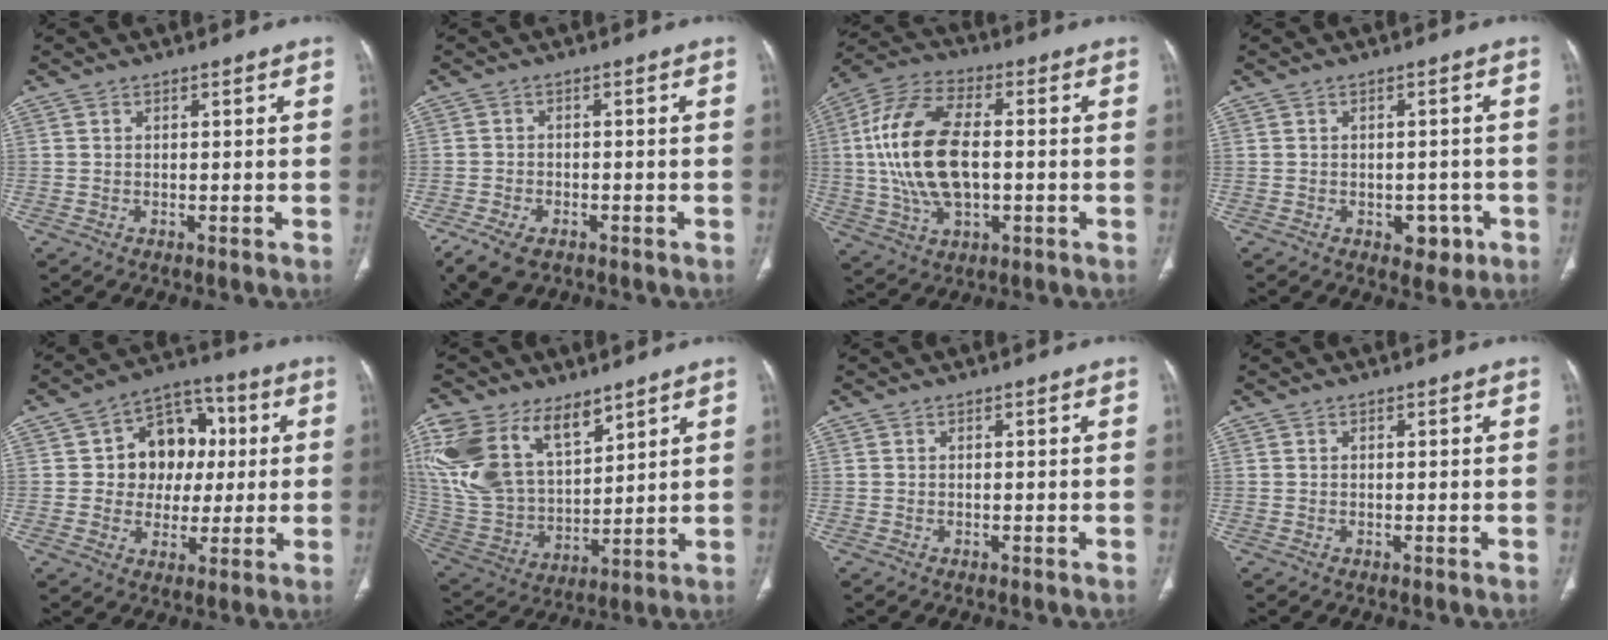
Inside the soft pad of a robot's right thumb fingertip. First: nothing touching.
{"total": 7.6, "force": [-4.4, 4.5, 4.4], "torque": [-0.087, 0.005, -0.071]}
{"total": 18.4, "force": [0.3, 9.8, 15.6], "torque": [-0.318, 0.018, 0.006]}
{"total": 4.4, "force": [-1.7, 3.1, 2.7], "torque": [-0.010, 0.009, -0.015]}
{"total": 13.2, "force": [1.6, 10.7, 7.6], "torque": [-0.051, 0.017, 0.022]}
{"total": 22.8, "force": [12.5, 13.0, 13.9], "torque": [-0.292, -0.023, 0.254]}
{"total": 0.0}
{"total": 0.0}